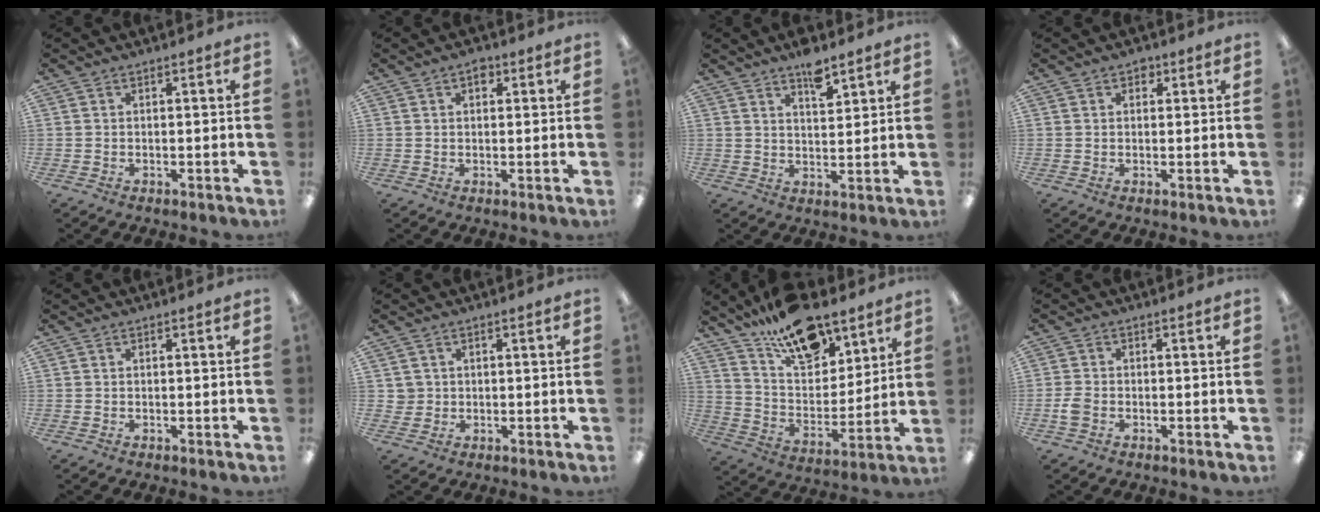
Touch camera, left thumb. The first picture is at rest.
{"total": 2.7, "force": [1.5, 1.5, 1.7], "torque": [-0.012, -0.005, 0.020]}
{"total": 6.6, "force": [5.1, 2.5, 3.4], "torque": [-0.040, -0.034, 0.085]}
{"total": 2.0, "force": [1.3, 1.3, 0.8], "torque": [-0.002, -0.002, 0.019]}
{"total": 0.0}
{"total": 2.4, "force": [0.7, 2.3, 0.0], "torque": [-0.008, 0.004, 0.011]}
{"total": 19.0, "force": [13.8, 9.0, 9.4], "torque": [-0.158, -0.079, 0.243]}
{"total": 2.7, "force": [-1.0, 1.8, 1.6], "torque": [-0.035, 0.003, -0.020]}